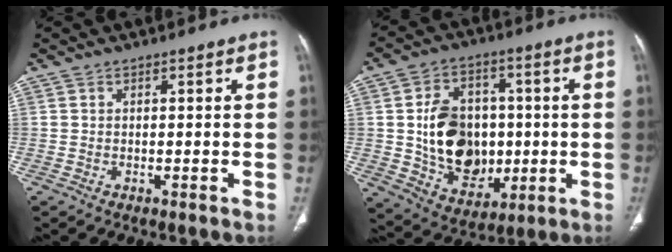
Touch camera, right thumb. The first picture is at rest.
{"total": 16.9, "force": [-0.4, 12.6, 11.3], "torque": [-0.142, 0.004, 0.012]}